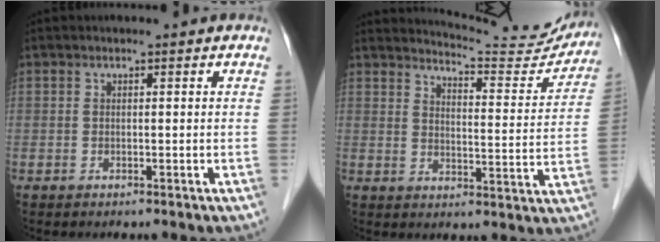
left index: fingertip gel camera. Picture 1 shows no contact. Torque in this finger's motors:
{"motor_torque": [0.31, -0.89, -0.03, -0.01]}